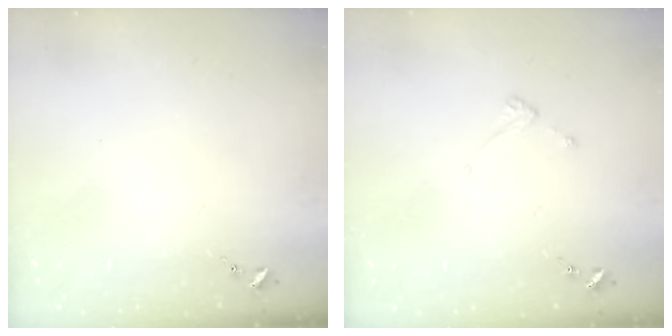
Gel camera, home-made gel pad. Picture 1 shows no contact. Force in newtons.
{"total": 3.5, "press": 3.5, "slide": 0.3}